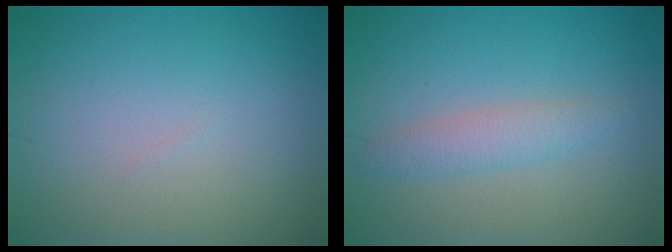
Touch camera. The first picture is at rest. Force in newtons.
{"total": 2.1, "press": 2.1, "slide": 0.1}